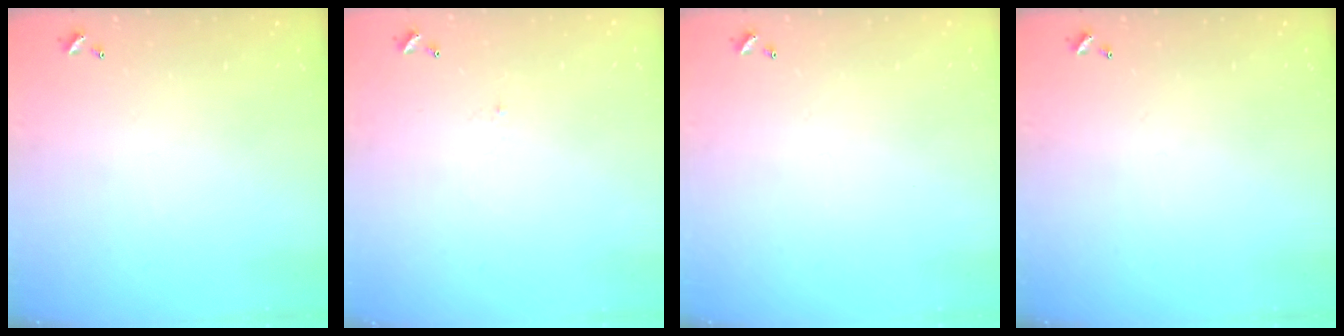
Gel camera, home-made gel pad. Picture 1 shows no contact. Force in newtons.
{"total": 0.8, "press": 0.7, "slide": 0.5}
{"total": 0.0}
{"total": 0.0}